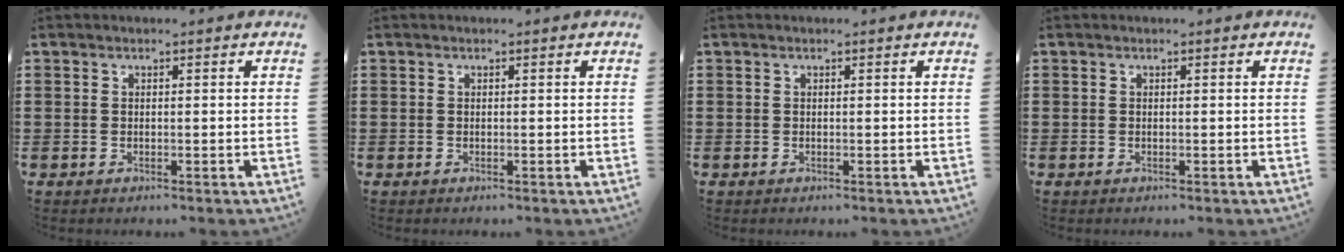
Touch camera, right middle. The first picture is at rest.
{"total": 0.0}
{"total": 0.0}
{"total": 0.0}